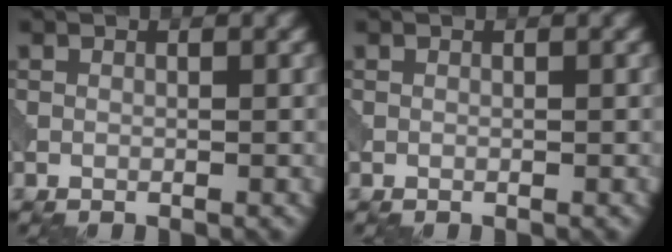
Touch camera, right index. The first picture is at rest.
{"total": 0.0}